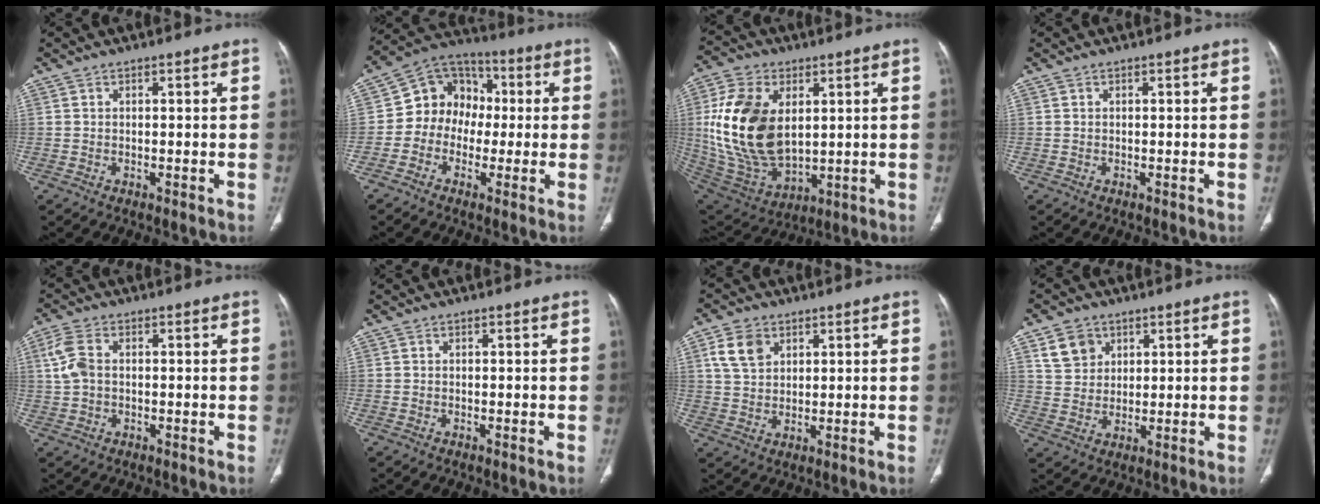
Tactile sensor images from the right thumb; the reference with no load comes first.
{"total": 11.6, "force": [-0.4, 9.9, 6.0], "torque": [-0.054, 0.034, -0.023]}
{"total": 21.4, "force": [3.4, 13.3, 16.4], "torque": [-0.313, -0.020, 0.081]}
{"total": 0.0}
{"total": 5.3, "force": [0.7, 3.4, 4.0], "torque": [-0.101, 0.010, 0.013]}
{"total": 0.0}
{"total": 6.5, "force": [2.9, 4.6, 3.6], "torque": [-0.054, -0.005, 0.060]}
{"total": 6.5, "force": [3.3, 5.1, 2.3], "torque": [-0.021, -0.013, 0.067]}